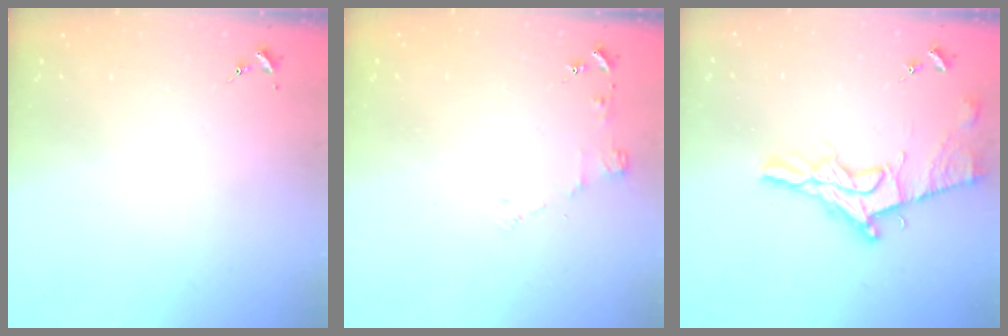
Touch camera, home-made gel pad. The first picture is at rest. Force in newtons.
{"total": 4.0, "press": 3.9, "slide": 0.5}
{"total": 15.6, "press": 15.5, "slide": 1.6}